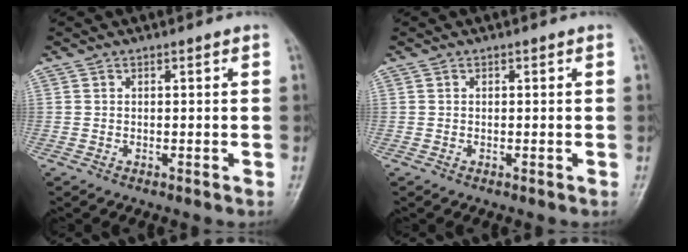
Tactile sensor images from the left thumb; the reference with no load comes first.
{"total": 0.0}